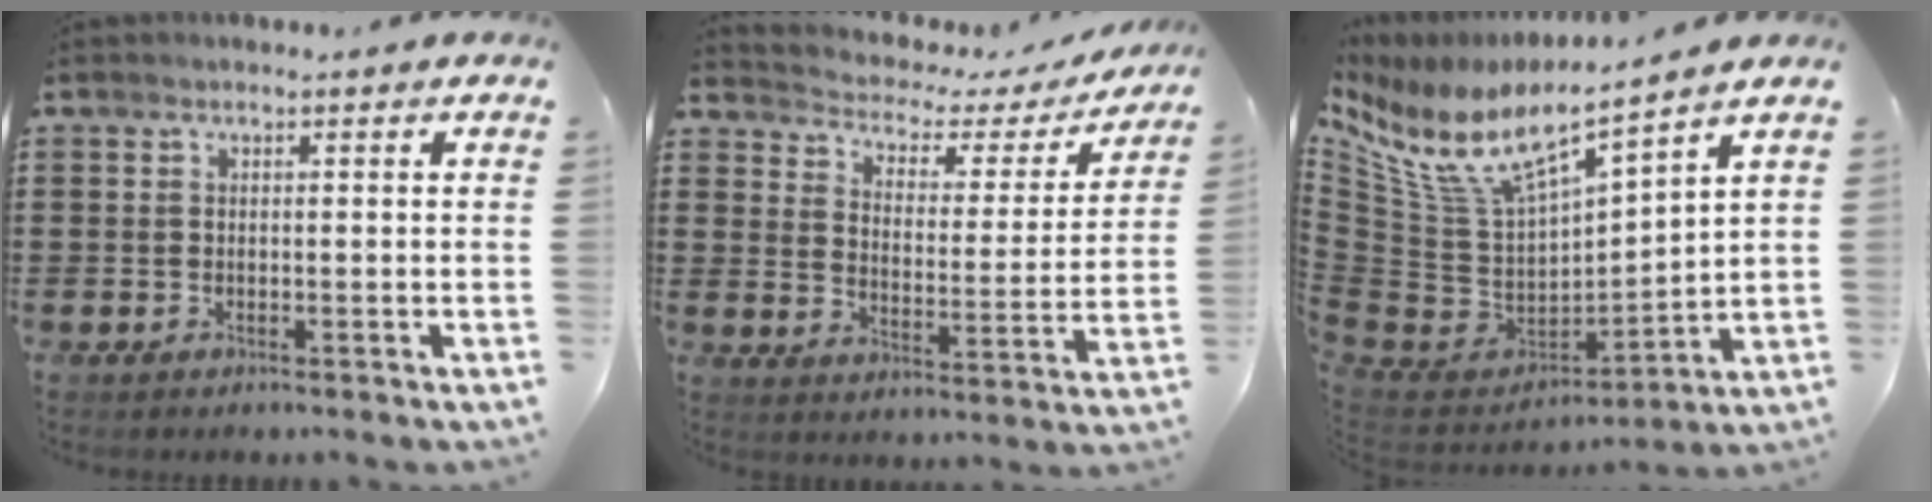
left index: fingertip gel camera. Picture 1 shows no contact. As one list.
[{"total": 2.8, "force": [2.2, 1.4, 0.8], "torque": [-0.035, -0.021, 0.028]}, {"total": 9.3, "force": [6.3, 2.5, 6.3], "torque": [-0.160, -0.055, 0.106]}]